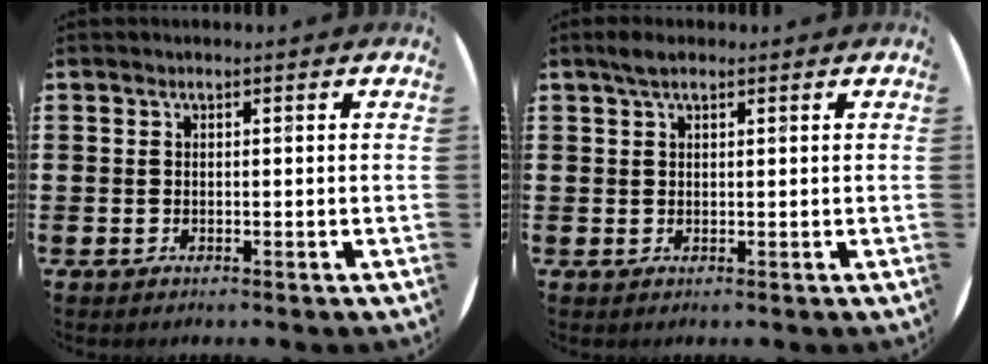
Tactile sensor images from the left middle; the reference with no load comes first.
{"total": 2.0, "force": [1.5, 0.8, 1.1], "torque": [-0.017, 0.002, 0.025]}